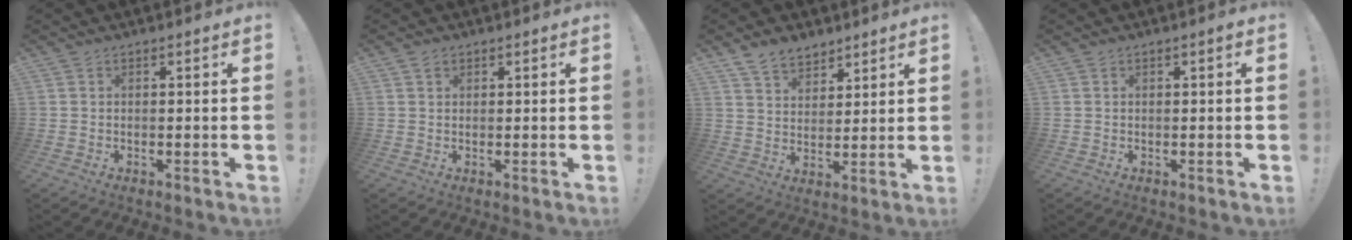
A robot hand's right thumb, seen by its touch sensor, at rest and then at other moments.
{"total": 1.5, "force": [1.1, 0.9, 0.6], "torque": [-0.013, 0.000, 0.021]}
{"total": 8.4, "force": [6.5, 4.7, 2.4], "torque": [-0.049, -0.036, 0.128]}
{"total": 0.7, "force": [0.5, -0.2, 0.5], "torque": [-0.002, -0.002, 0.006]}